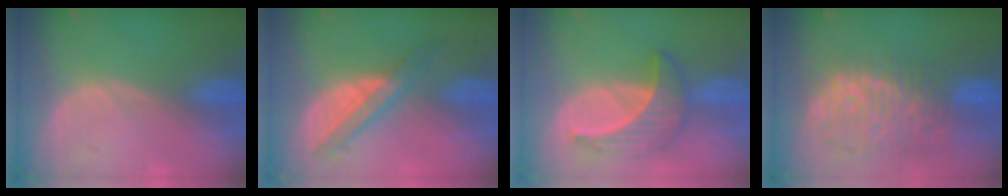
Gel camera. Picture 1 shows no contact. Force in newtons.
{"total": 5.7, "press": 5.6, "slide": 1.3}
{"total": 6.9, "press": 6.4, "slide": 2.8}
{"total": 11.8, "press": 9.8, "slide": 6.6}